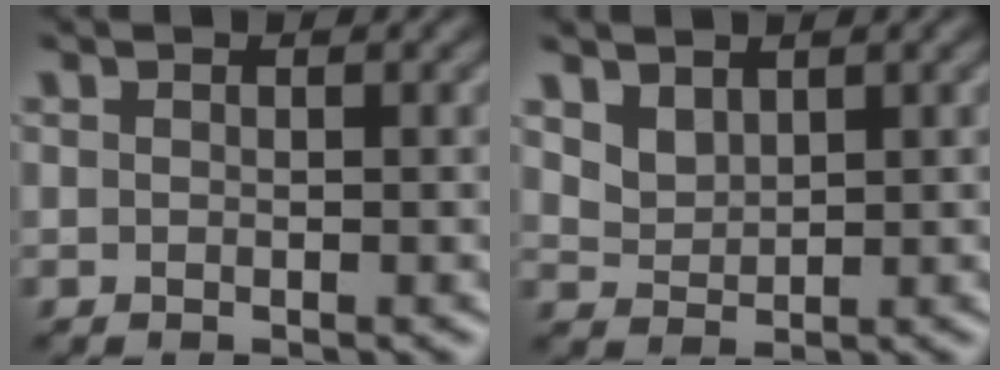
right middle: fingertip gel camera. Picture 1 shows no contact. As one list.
[{"total": 1.9, "force": [1.6, 1.0, 0.5], "torque": [-0.016, -0.004, 0.036]}]